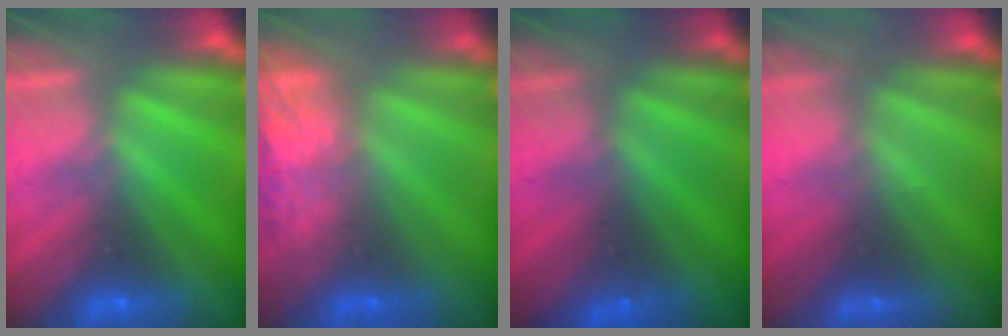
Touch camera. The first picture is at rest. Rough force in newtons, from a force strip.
{"total": 7.3}
{"total": 1.4}
{"total": 2.3}